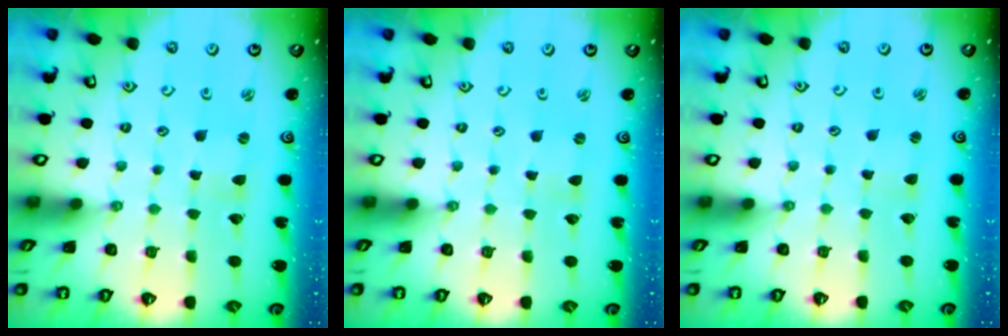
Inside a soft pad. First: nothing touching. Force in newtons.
{"total": 0.0}
{"total": 1.7, "press": 1.7, "slide": 0.4}